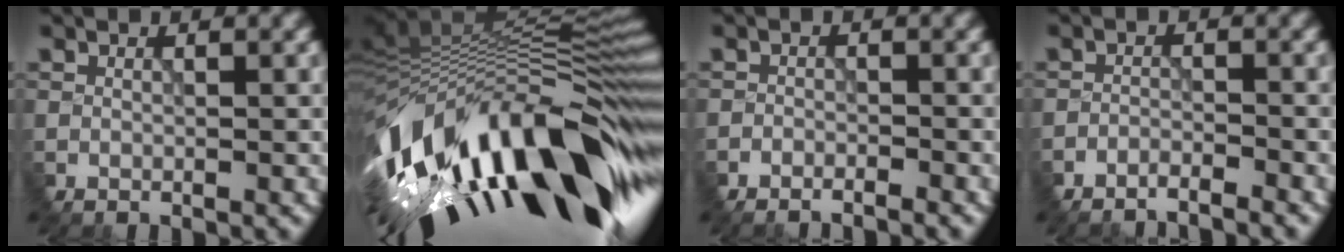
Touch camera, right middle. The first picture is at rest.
{"total": 16.5, "force": [-6.6, 5.6, 14.0], "torque": [-0.240, -0.007, -0.094]}
{"total": 3.0, "force": [-2.9, -0.6, -0.4], "torque": [-0.006, 0.004, -0.033]}
{"total": 3.3, "force": [-3.2, -0.7, -0.4], "torque": [-0.007, -0.001, -0.042]}